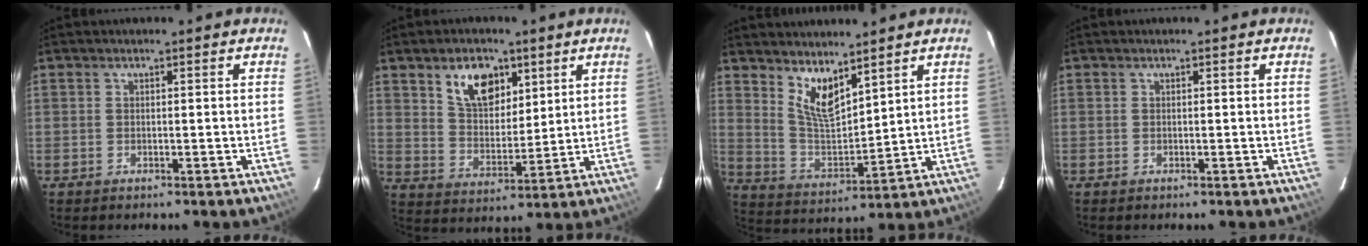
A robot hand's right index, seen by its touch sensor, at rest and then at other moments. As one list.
[{"total": 10.2, "force": [5.5, 6.1, 6.0], "torque": [-0.101, 0.011, 0.106]}, {"total": 8.5, "force": [6.0, 2.9, 5.3], "torque": [-0.096, -0.012, 0.126]}, {"total": 0.0}]